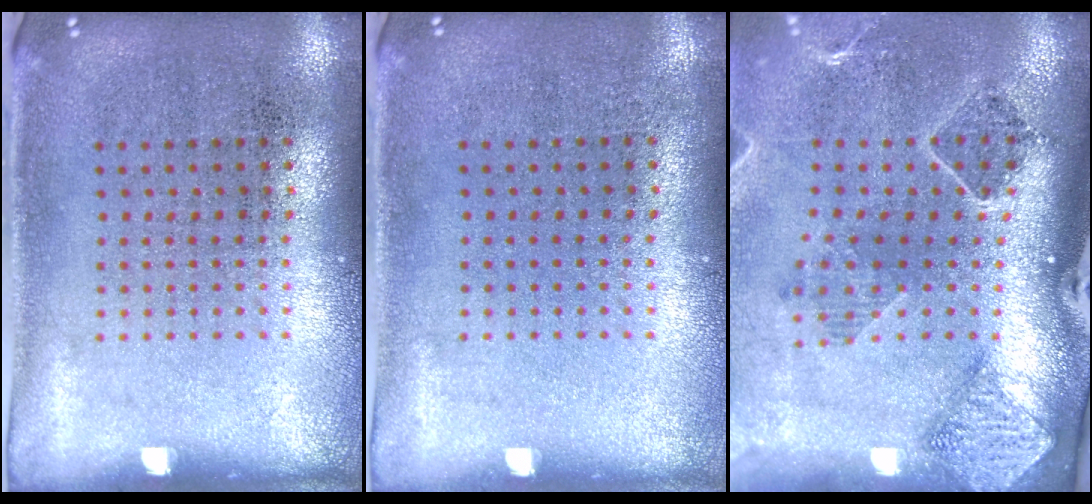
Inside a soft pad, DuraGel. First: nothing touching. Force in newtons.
{"total": 0.0}
{"total": 1.7, "press": 1.6, "slide": 0.4}